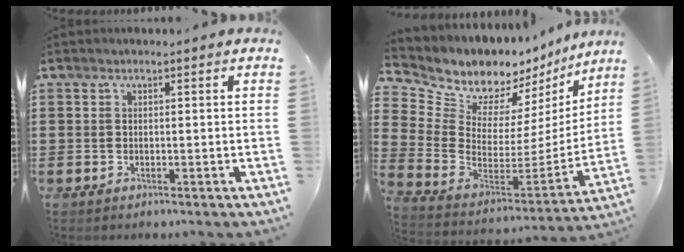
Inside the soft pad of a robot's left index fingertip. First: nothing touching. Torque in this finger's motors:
{"motor_torque": [2.14, 0.00, 0.24, 0.02]}